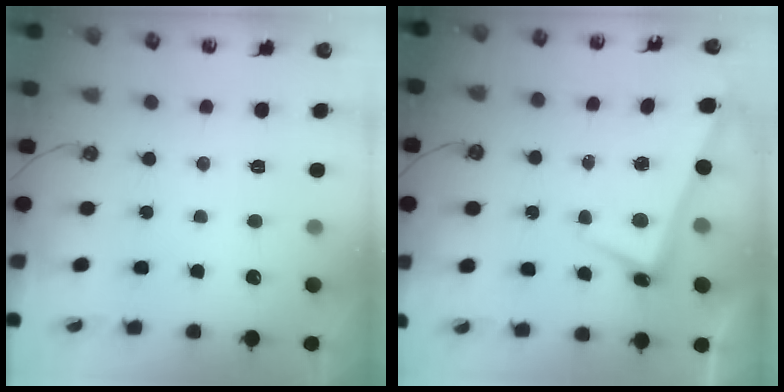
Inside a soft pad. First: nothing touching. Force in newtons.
{"total": 2.7, "press": 2.6, "slide": 0.8}